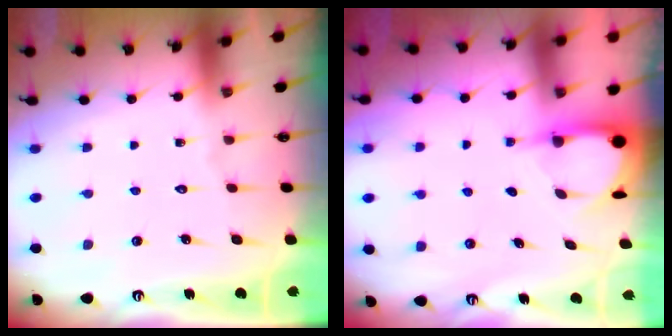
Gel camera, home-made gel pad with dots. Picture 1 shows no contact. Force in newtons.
{"total": 4.0, "press": 3.9, "slide": 0.3}